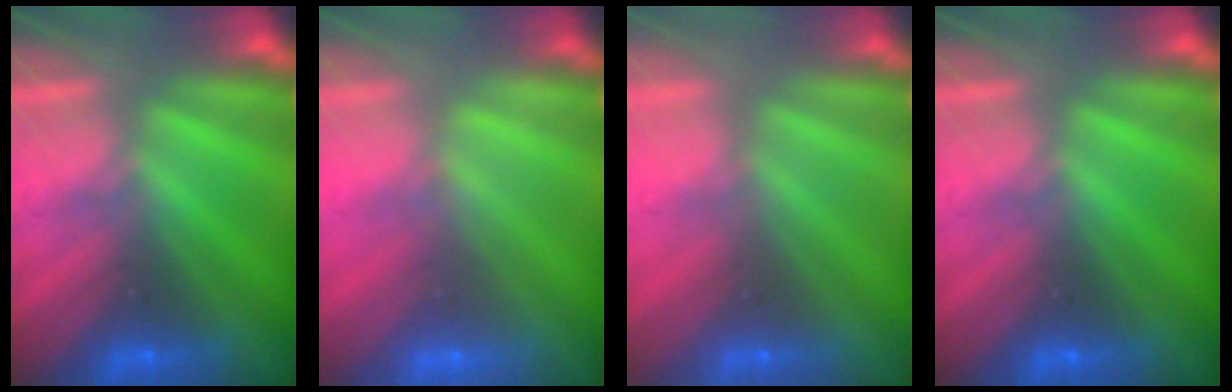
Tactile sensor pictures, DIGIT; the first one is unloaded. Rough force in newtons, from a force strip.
{"total": 1.8}
{"total": 2.8}
{"total": 0.0}